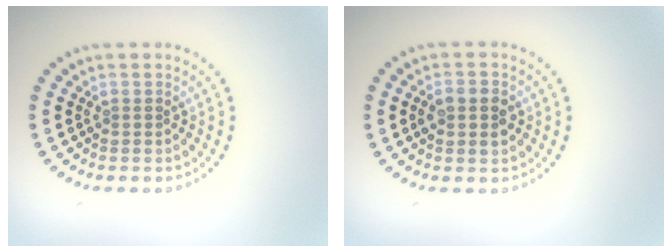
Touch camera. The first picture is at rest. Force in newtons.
{"total": 2.6, "press": 2.6, "slide": 0.2}